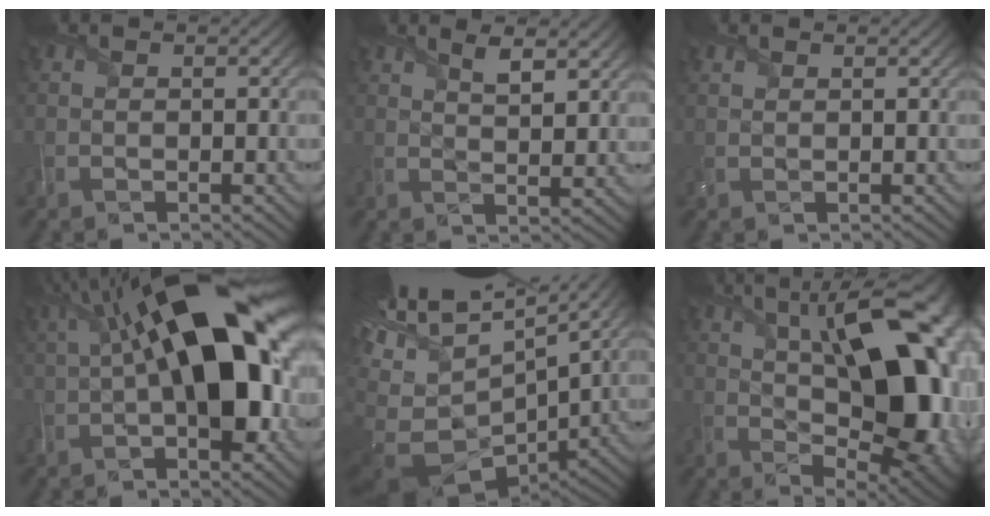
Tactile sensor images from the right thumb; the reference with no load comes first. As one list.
[{"total": 4.0, "force": [2.5, 0.9, 3.0], "torque": [-0.060, -0.004, 0.051]}, {"total": 0.7, "force": [0.7, 0.0, 0.1], "torque": [-0.011, 0.002, 0.019]}, {"total": 17.4, "force": [2.3, 7.5, 15.6], "torque": [-0.244, 0.032, 0.031]}, {"total": 16.9, "force": [6.8, 8.5, 12.8], "torque": [-0.267, 0.028, 0.149]}, {"total": 20.1, "force": [4.1, 9.7, 17.1], "torque": [-0.223, 0.034, 0.053]}]